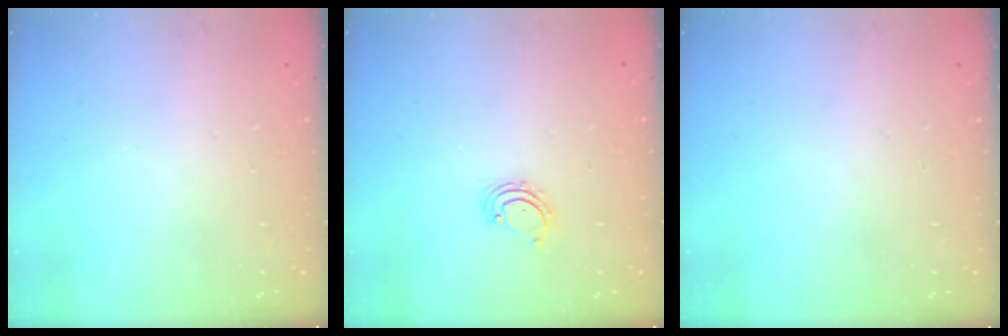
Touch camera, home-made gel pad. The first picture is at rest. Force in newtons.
{"total": 2.7, "press": 2.6, "slide": 0.5}
{"total": 0.0}